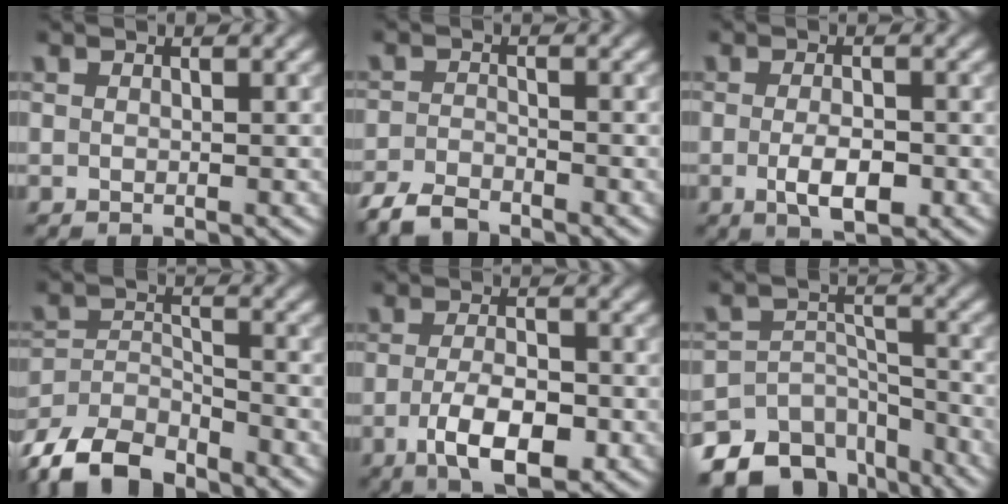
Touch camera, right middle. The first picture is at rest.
{"total": 3.4, "force": [-3.0, 0.9, 1.2], "torque": [-0.024, -0.006, -0.066]}
{"total": 3.4, "force": [-1.0, 1.3, 2.9], "torque": [-0.056, -0.007, -0.016]}
{"total": 8.2, "force": [-7.1, 3.1, 2.9], "torque": [-0.051, -0.011, -0.132]}
{"total": 5.4, "force": [-2.1, 2.2, 4.5], "torque": [-0.087, -0.008, -0.034]}
{"total": 10.0, "force": [-7.9, 5.4, 2.7], "torque": [-0.027, 0.001, -0.117]}